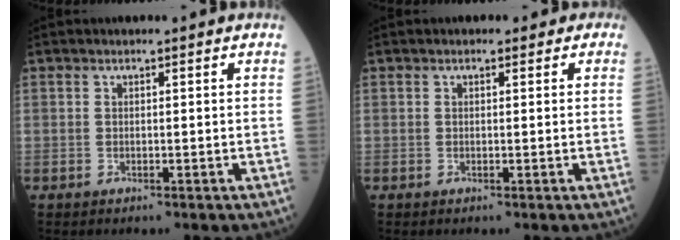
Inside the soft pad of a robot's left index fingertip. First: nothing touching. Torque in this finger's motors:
{"motor_torque": [0.30, -0.48, -0.10, 0.01]}